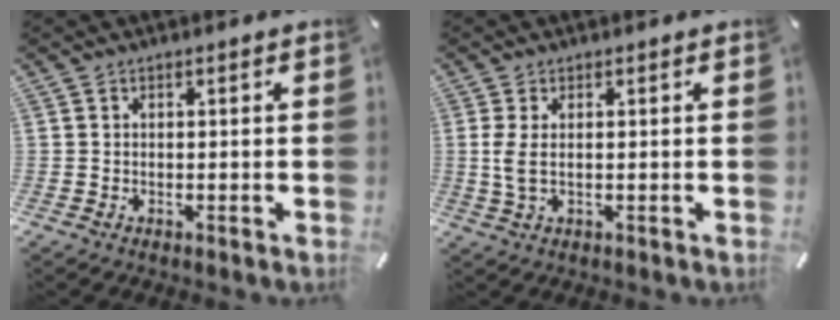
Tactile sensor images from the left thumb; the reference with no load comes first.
{"total": 3.9, "force": [0.3, 1.1, 3.7], "torque": [-0.084, -0.005, 0.003]}